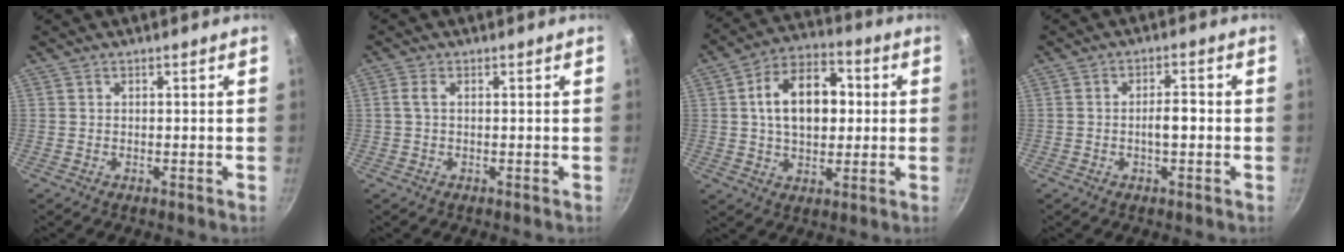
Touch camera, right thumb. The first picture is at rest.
{"total": 1.8, "force": [0.2, 1.0, 1.5], "torque": [-0.038, 0.006, 0.003]}
{"total": 15.1, "force": [1.9, 9.8, 11.3], "torque": [-0.148, 0.021, 0.019]}
{"total": 4.0, "force": [-0.7, 1.6, 3.6], "torque": [-0.049, 0.017, -0.012]}